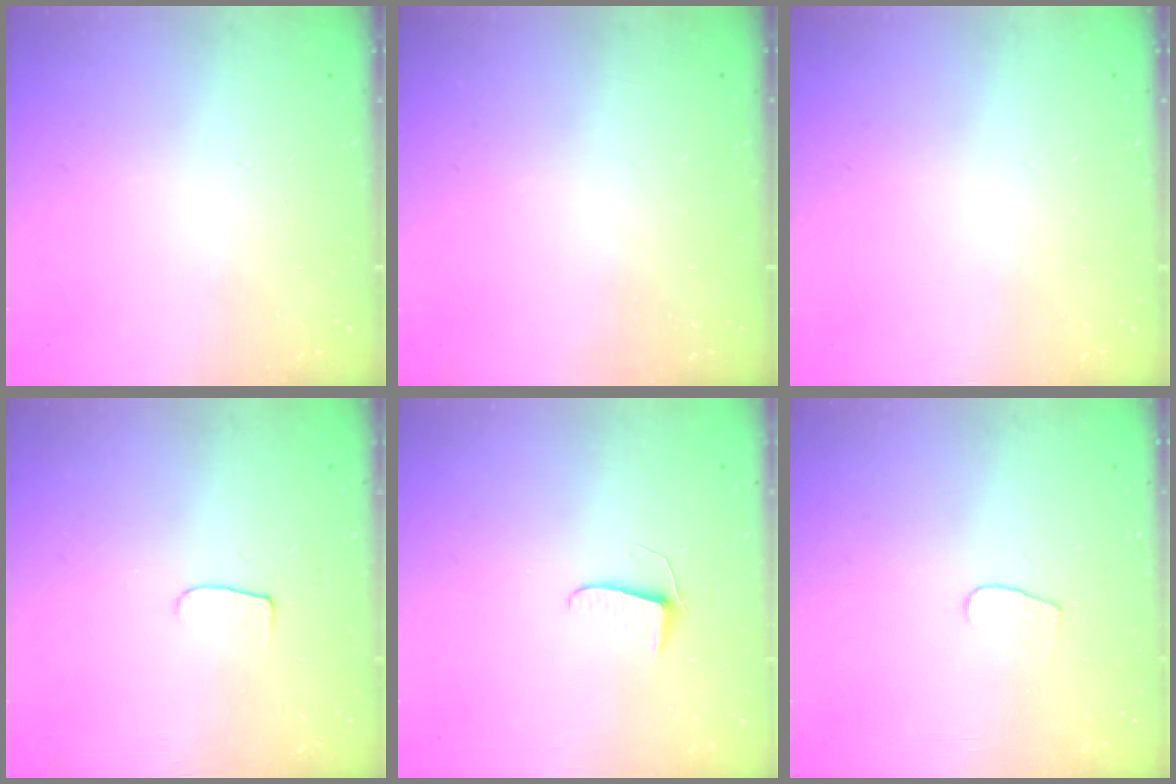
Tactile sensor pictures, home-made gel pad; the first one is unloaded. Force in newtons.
{"total": 0.0}
{"total": 0.0}
{"total": 5.3, "press": 5.2, "slide": 0.6}
{"total": 5.5, "press": 5.5, "slide": 0.5}
{"total": 4.2, "press": 4.2, "slide": 0.4}